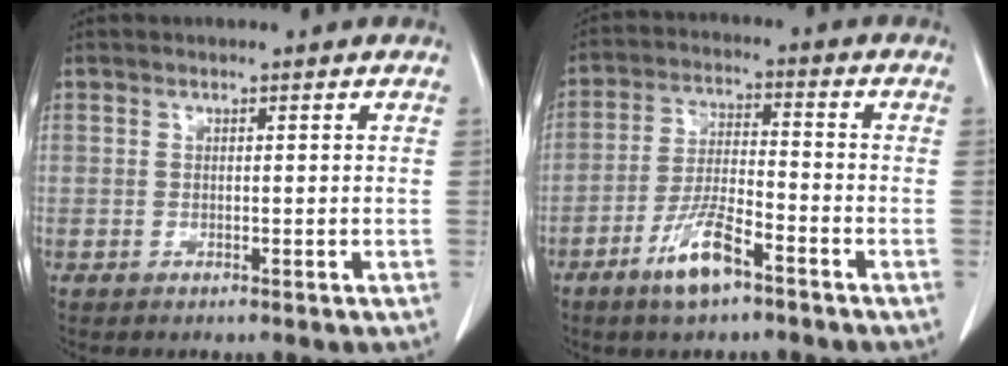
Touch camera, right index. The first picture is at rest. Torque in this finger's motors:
{"motor_torque": [0.86, -0.52, 0.41, 0.12]}